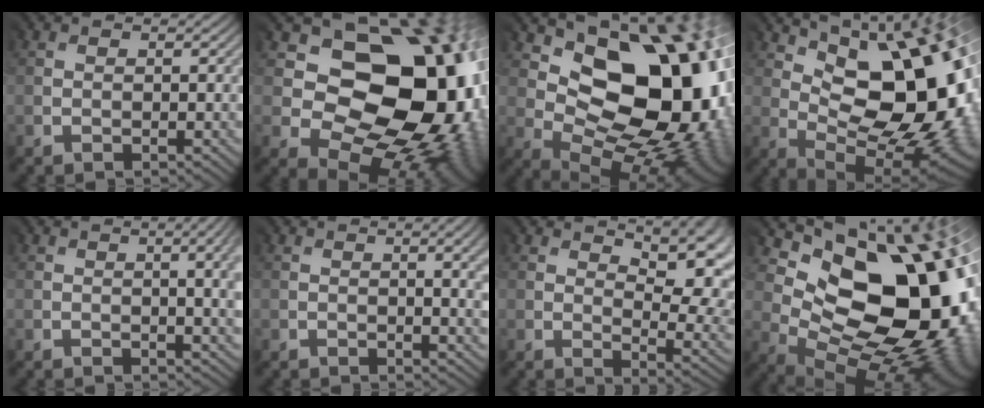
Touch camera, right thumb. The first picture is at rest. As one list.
[{"total": 16.8, "force": [0.5, 13.1, 10.4], "torque": [-0.112, -0.018, 0.027]}, {"total": 16.0, "force": [2.1, 10.6, 11.8], "torque": [-0.125, -0.010, 0.058]}, {"total": 16.8, "force": [3.0, 8.4, 14.2], "torque": [-0.168, 0.030, 0.059]}, {"total": 5.7, "force": [-0.6, 1.7, 5.4], "torque": [-0.026, 0.014, -0.015]}, {"total": 4.1, "force": [-0.3, 1.3, 3.8], "torque": [-0.021, 0.005, -0.010]}, {"total": 11.1, "force": [4.2, 5.1, 8.9], "torque": [-0.123, 0.027, 0.073]}, {"total": 16.7, "force": [2.9, 11.3, 12.0], "torque": [-0.138, -0.015, 0.078]}]